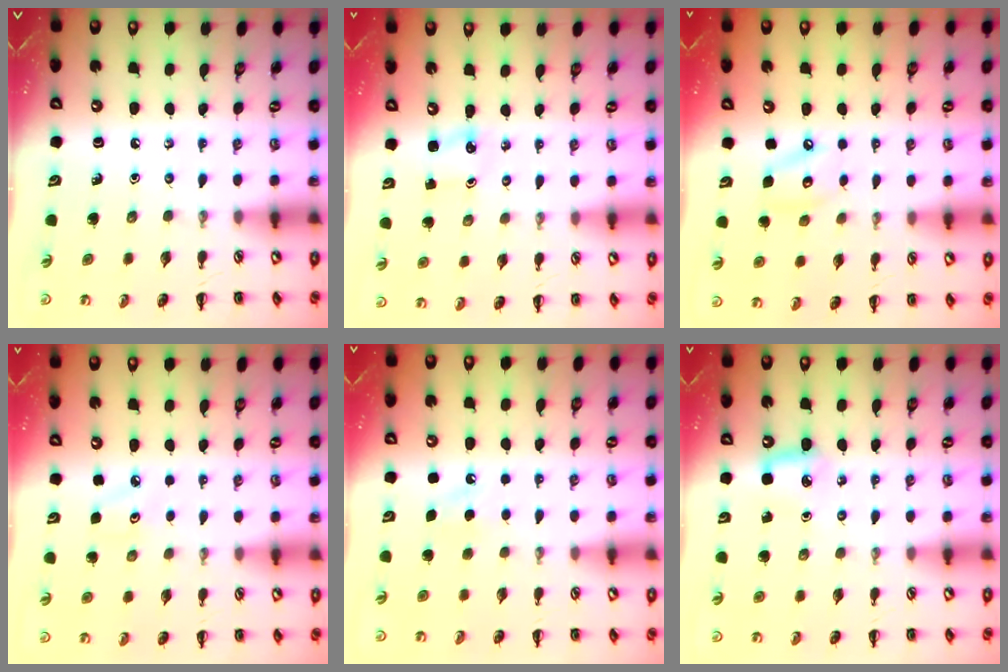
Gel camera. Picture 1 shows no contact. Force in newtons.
{"total": 1.4, "press": 1.4, "slide": 0.3}
{"total": 6.7, "press": 6.6, "slide": 0.9}
{"total": 3.6, "press": 3.5, "slide": 1.0}
{"total": 4.9, "press": 4.8, "slide": 1.2}
{"total": 4.9, "press": 4.6, "slide": 1.7}